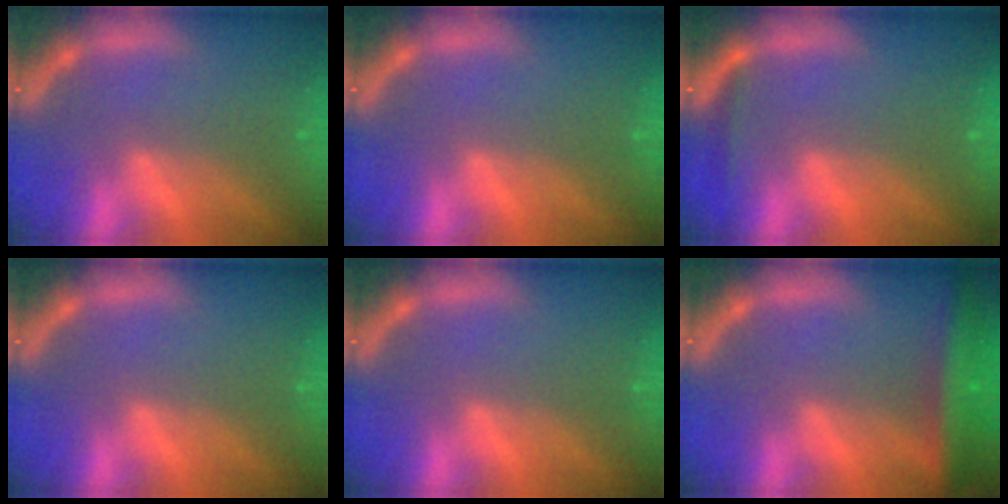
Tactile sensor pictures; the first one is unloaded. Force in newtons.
{"total": 0.0}
{"total": 1.4}
{"total": 0.0}
{"total": 0.0}
{"total": 6.0}